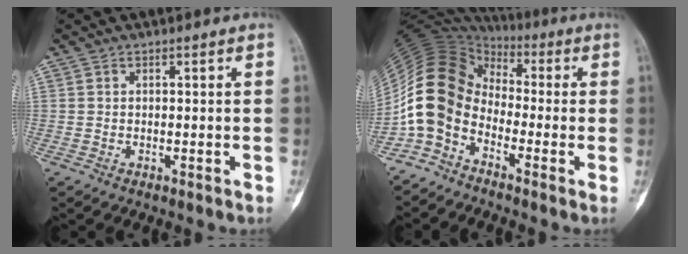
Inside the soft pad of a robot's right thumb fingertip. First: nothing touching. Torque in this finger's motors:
{"motor_torque": [0.33, 0.57, 2.14, -0.63, 0.32]}